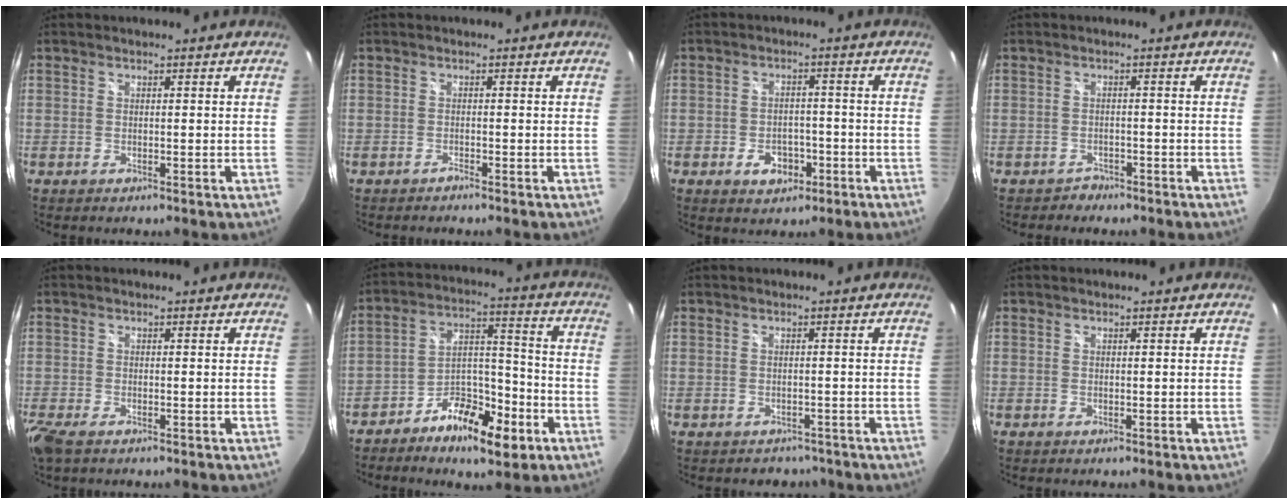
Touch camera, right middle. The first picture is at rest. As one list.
[{"total": 0.8, "force": [-0.8, 0.0, 0.1], "torque": [-0.002, -0.004, -0.016]}, {"total": 5.3, "force": [-2.7, 3.7, 2.7], "torque": [-0.055, 0.007, -0.031]}, {"total": 2.3, "force": [-1.8, 1.3, -0.1], "torque": [-0.005, 0.003, -0.031]}, {"total": 4.7, "force": [-3.3, 1.8, 2.9], "torque": [-0.074, -0.020, -0.066]}, {"total": 12.7, "force": [-7.2, 4.9, 9.2], "torque": [-0.159, 0.019, -0.117]}, {"total": 4.3, "force": [-3.5, 2.5, 0.7], "torque": [-0.013, -0.004, -0.042]}, {"total": 0.0}]